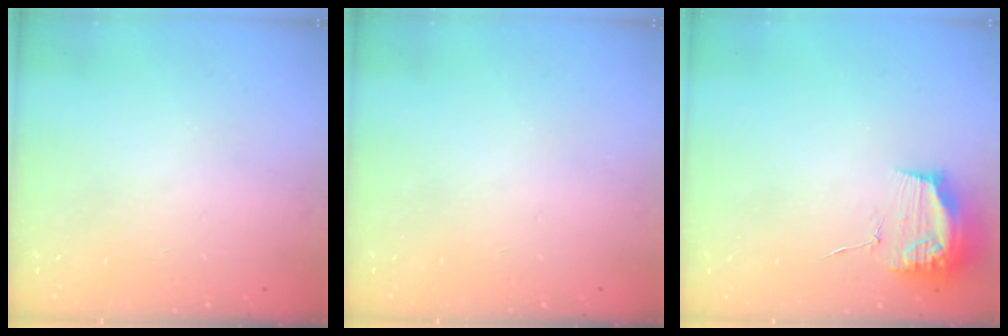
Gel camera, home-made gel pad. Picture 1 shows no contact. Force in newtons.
{"total": 0.0}
{"total": 13.1, "press": 13.1, "slide": 0.1}